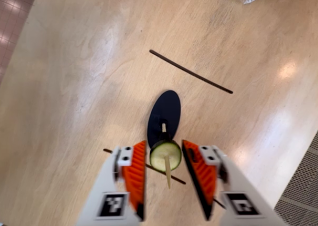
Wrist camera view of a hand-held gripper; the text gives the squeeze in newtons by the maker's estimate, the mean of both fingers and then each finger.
{"total": 11.1, "left": 11.1, "right": 11.1}